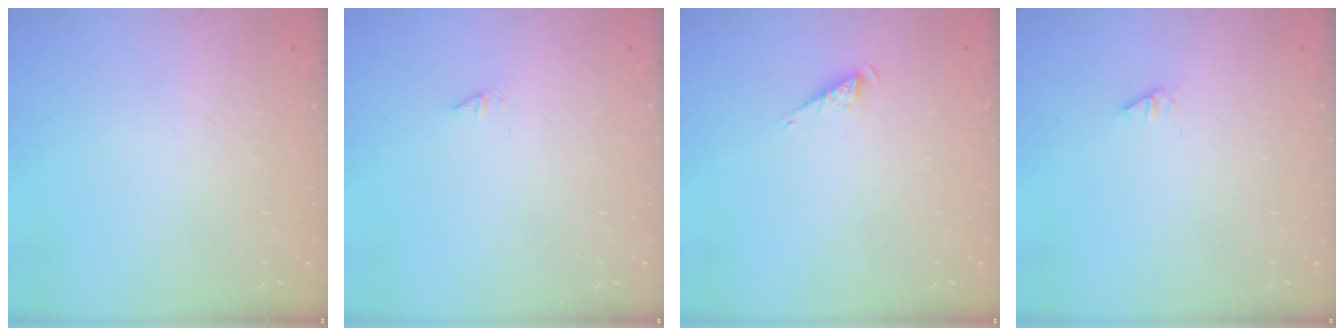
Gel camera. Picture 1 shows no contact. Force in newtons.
{"total": 0.0}
{"total": 2.6, "press": 2.6, "slide": 0.4}
{"total": 0.0}